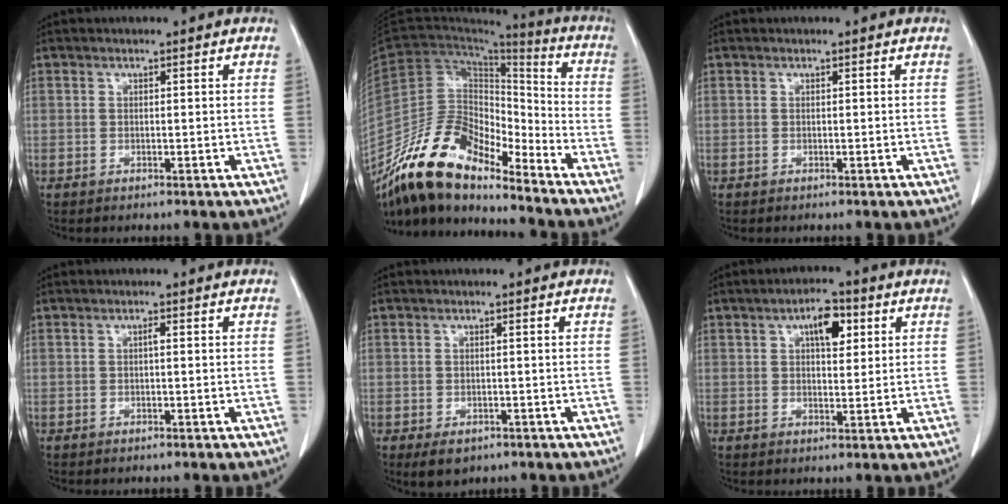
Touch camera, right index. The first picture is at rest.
{"total": 15.7, "force": [-13.2, 5.4, 6.6], "torque": [-0.110, 0.037, -0.244]}
{"total": 0.0}
{"total": 0.6, "force": [0.0, 0.1, 0.6], "torque": [-0.012, 0.001, 0.000]}
{"total": 3.1, "force": [-1.7, 2.1, 1.6], "torque": [-0.023, -0.004, -0.016]}
{"total": 5.4, "force": [2.2, 2.2, 4.4], "torque": [-0.072, 0.009, 0.034]}